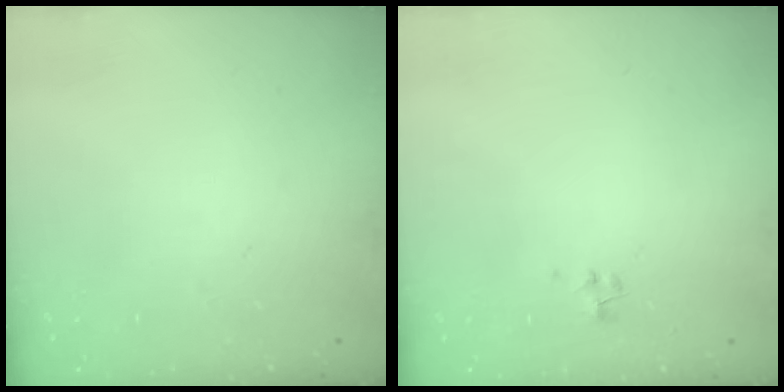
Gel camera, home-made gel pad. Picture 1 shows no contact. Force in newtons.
{"total": 0.9, "press": 0.8, "slide": 0.4}